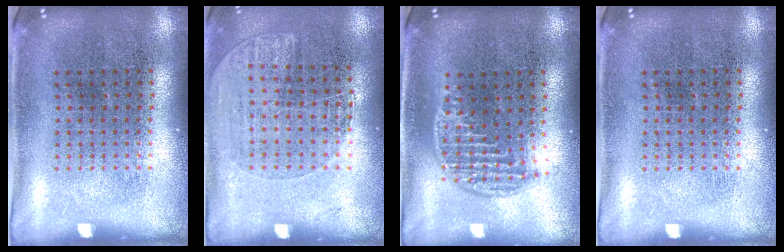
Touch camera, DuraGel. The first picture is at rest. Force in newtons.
{"total": 1.1, "press": 1.0, "slide": 0.6}
{"total": 1.3, "press": 1.1, "slide": 0.6}
{"total": 0.0}